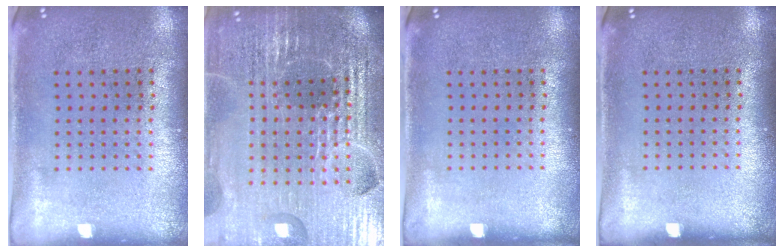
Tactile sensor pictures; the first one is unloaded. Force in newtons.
{"total": 6.6, "press": 5.8, "slide": 3.2}
{"total": 0.0}
{"total": 0.0}